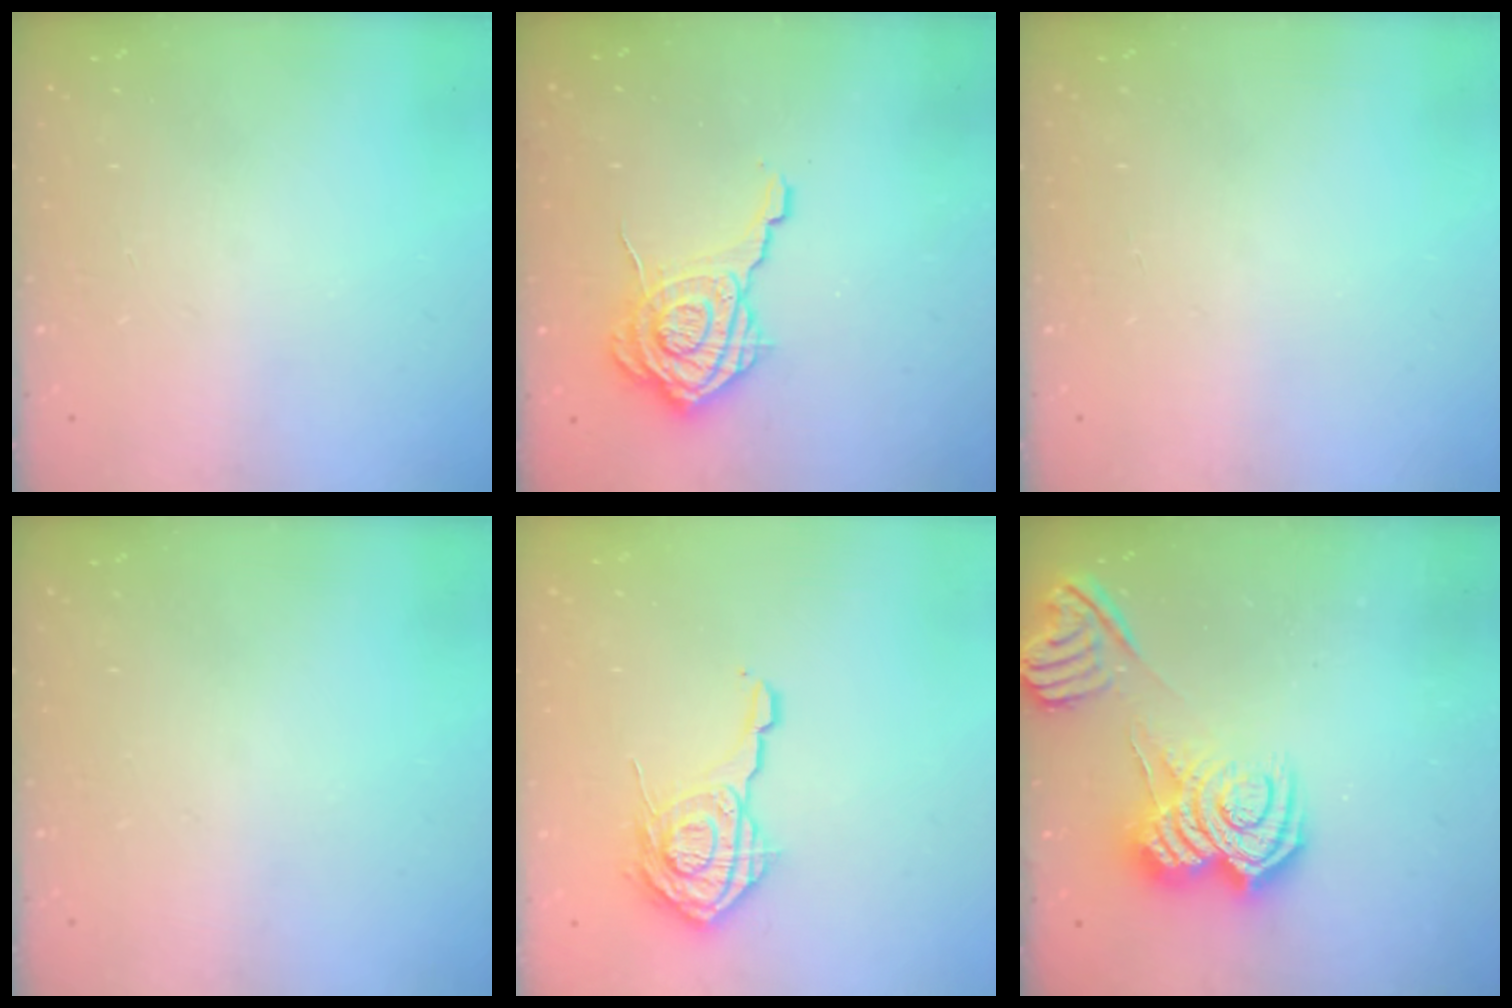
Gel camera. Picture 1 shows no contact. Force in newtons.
{"total": 13.8, "press": 13.8, "slide": 0.8}
{"total": 0.0}
{"total": 0.0}
{"total": 12.9, "press": 12.9, "slide": 0.8}
{"total": 9.6, "press": 9.6, "slide": 0.7}